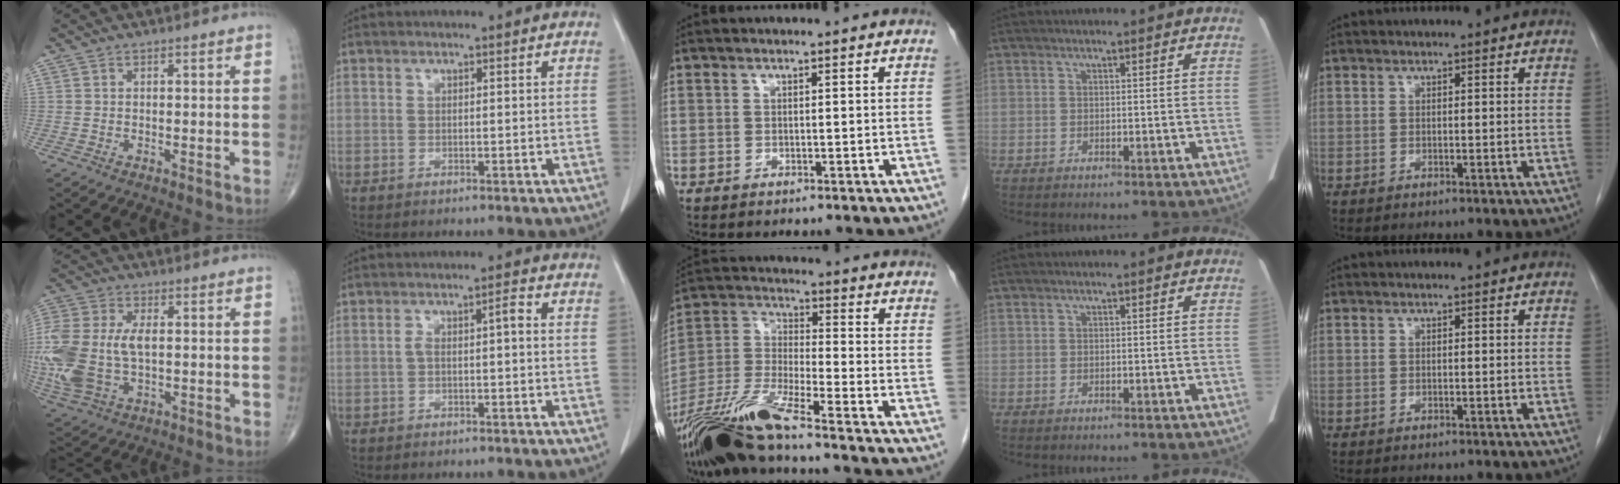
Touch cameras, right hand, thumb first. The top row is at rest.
{"thumb": {"total": 19.0, "force": [-0.8, 11.2, 15.3], "torque": [-0.401, -0.005, -0.005]}, "index": {"total": 2.8, "force": [-0.3, 0.6, 2.8], "torque": [-0.049, 0.016, -0.003]}, "middle": {"total": 14.1, "force": [-11.4, -0.7, 8.3], "torque": [-0.175, -0.019, -0.216]}}